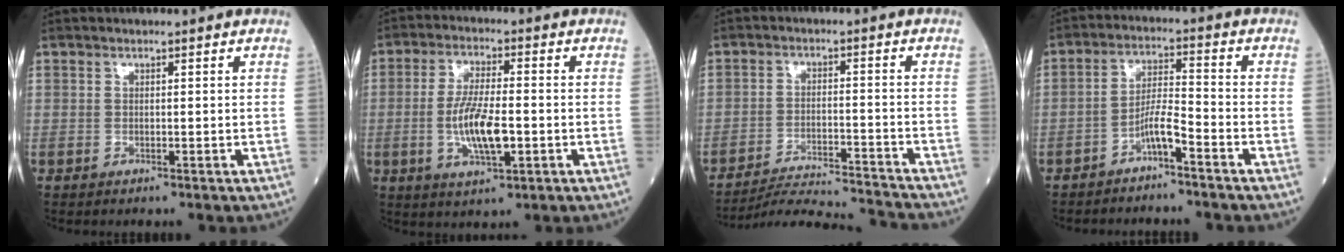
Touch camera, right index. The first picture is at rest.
{"total": 8.5, "force": [-1.6, 2.0, 8.1], "torque": [-0.161, -0.004, -0.030]}
{"total": 13.7, "force": [-13.5, -1.2, 2.3], "torque": [-0.032, -0.009, -0.205]}
{"total": 4.5, "force": [-3.1, 0.2, 3.2], "torque": [-0.061, 0.008, -0.061]}